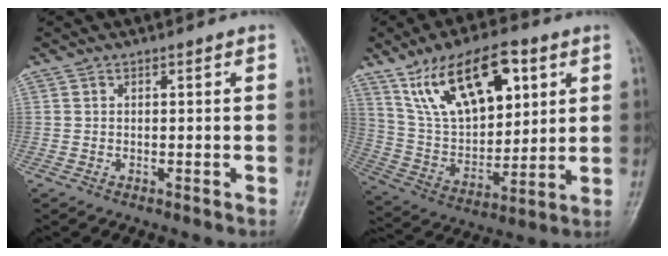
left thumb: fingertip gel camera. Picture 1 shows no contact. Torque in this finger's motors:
{"motor_torque": [0.40, 0.95, 1.22, -1.55, 0.21]}